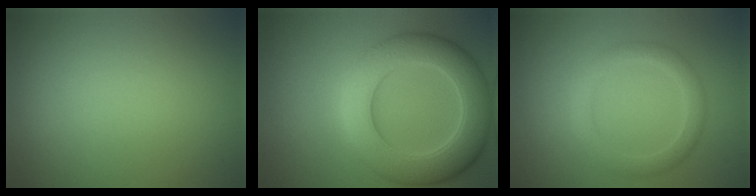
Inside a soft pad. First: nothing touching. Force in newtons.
{"total": 9.0, "press": 9.0, "slide": 0.3}
{"total": 2.6, "press": 2.6, "slide": 0.1}